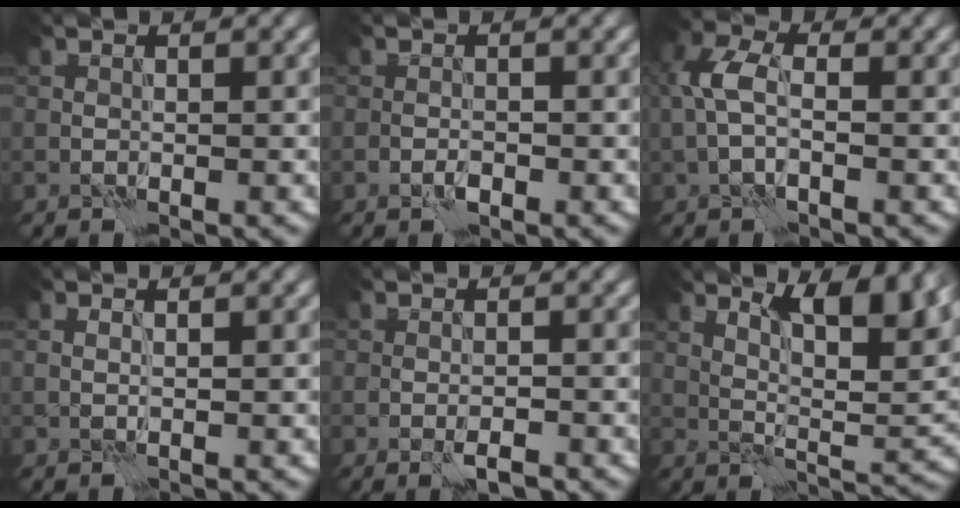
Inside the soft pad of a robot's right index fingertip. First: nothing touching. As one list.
[{"total": 1.2, "force": [-0.7, 0.5, 0.8], "torque": [-0.016, 0.001, -0.014]}, {"total": 3.8, "force": [-0.3, 2.0, 3.3], "torque": [-0.078, 0.011, -0.014]}, {"total": 0.6, "force": [0.2, 0.1, 0.6], "torque": [-0.013, 0.000, 0.002]}, {"total": 2.1, "force": [-1.2, 0.6, 1.7], "torque": [-0.033, -0.002, -0.019]}, {"total": 8.2, "force": [4.5, 2.0, 6.5], "torque": [-0.096, -0.003, 0.075]}]